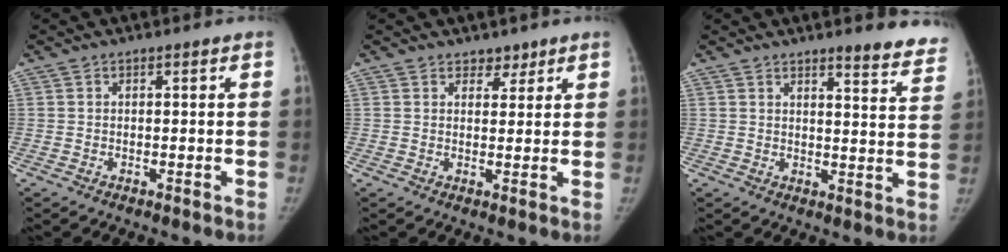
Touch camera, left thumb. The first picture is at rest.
{"total": 2.4, "force": [1.8, 1.5, 0.3], "torque": [0.019, -0.009, 0.022]}
{"total": 9.3, "force": [7.9, 1.7, 4.5], "torque": [-0.020, -0.047, 0.081]}